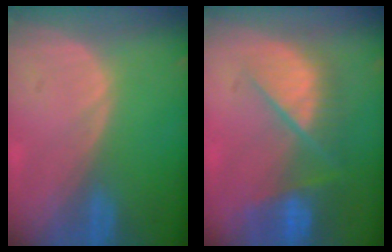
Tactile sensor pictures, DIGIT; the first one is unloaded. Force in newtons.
{"total": 9.7, "press": 8.3, "slide": 5.0}